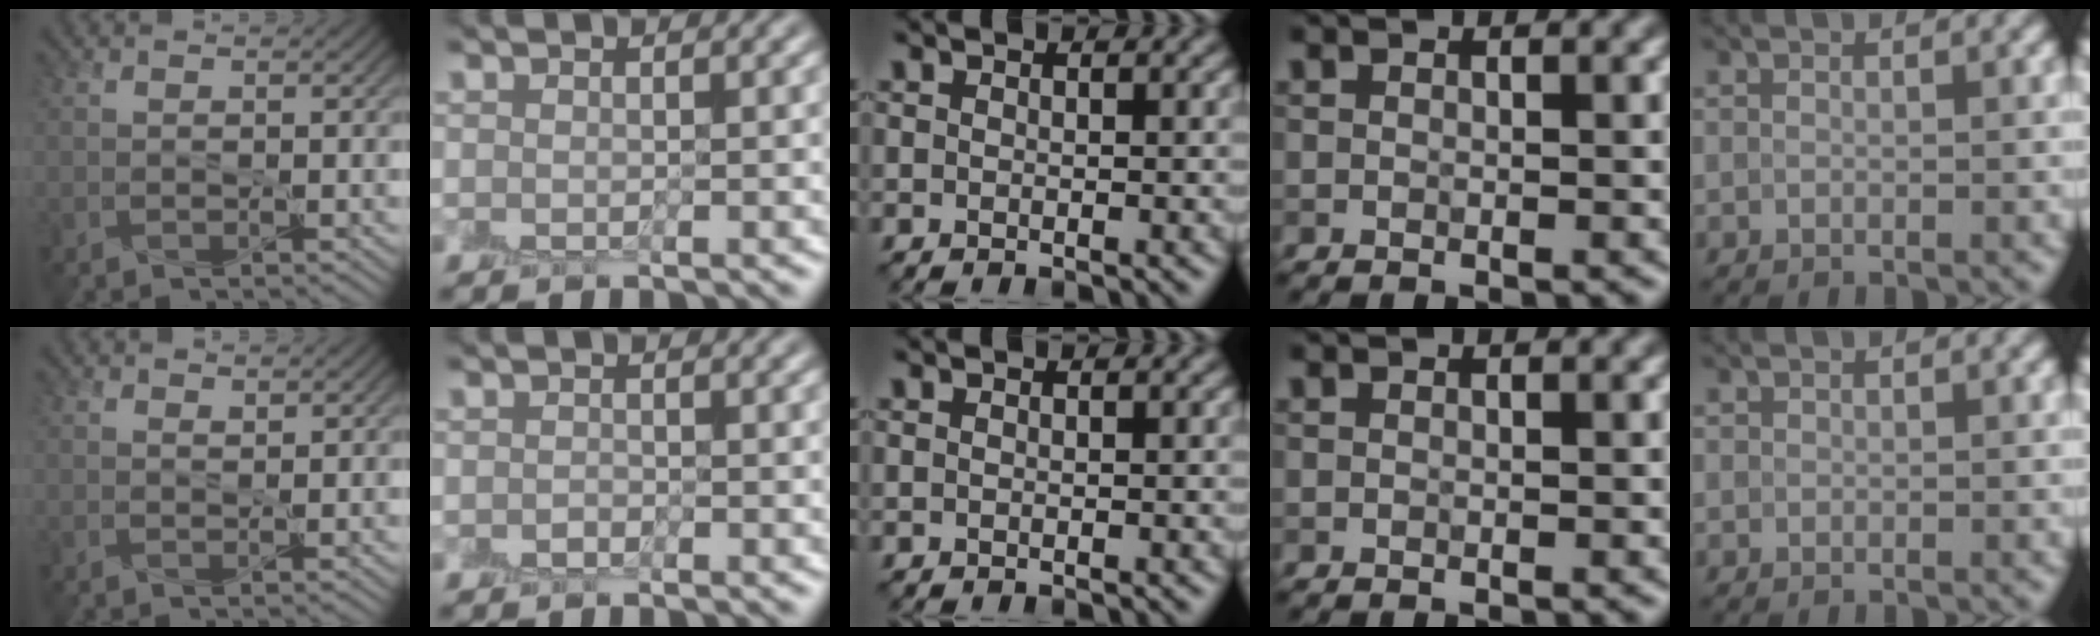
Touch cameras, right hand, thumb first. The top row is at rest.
{"thumb": {"total": 0.7, "force": [0.6, 0.2, 0.2], "torque": [-0.006, -0.003, 0.013]}, "index": {"total": 0.7, "force": [-0.6, 0.4, 0.0], "torque": [0.002, 0.002, -0.008]}}